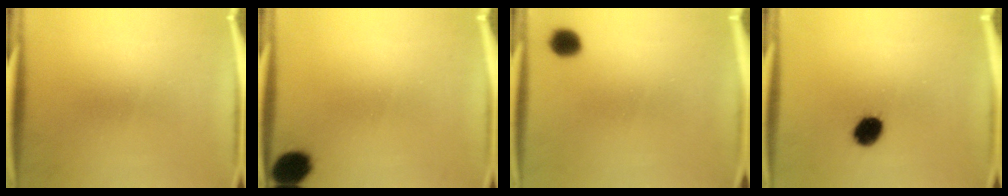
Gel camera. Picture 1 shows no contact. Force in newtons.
{"total": 7.6}
{"total": 5.5}
{"total": 7.1}